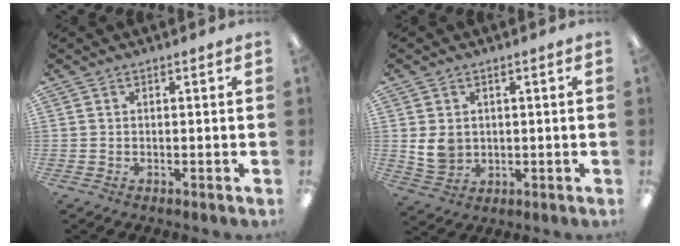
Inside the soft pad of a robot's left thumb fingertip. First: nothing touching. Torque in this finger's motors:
{"motor_torque": [-0.05, 0.12, 0.07, -0.08, 0.01]}